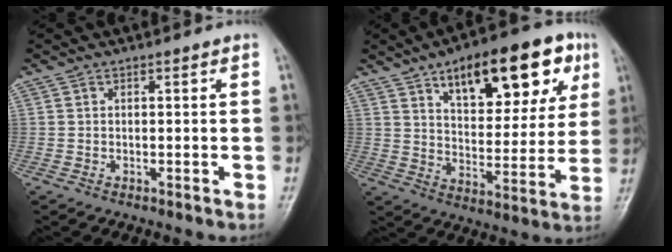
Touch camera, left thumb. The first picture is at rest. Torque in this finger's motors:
{"motor_torque": [1.46, 1.45, 1.69, -1.08, 0.34]}